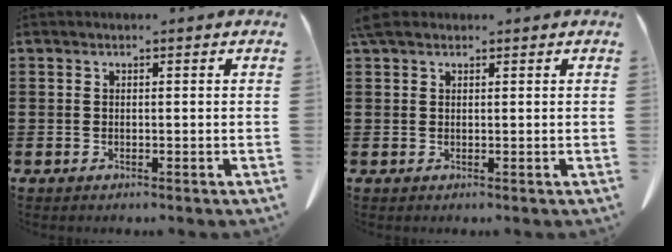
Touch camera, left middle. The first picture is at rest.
{"total": 2.0, "force": [1.5, 0.8, 1.0], "torque": [-0.026, 0.004, 0.029]}